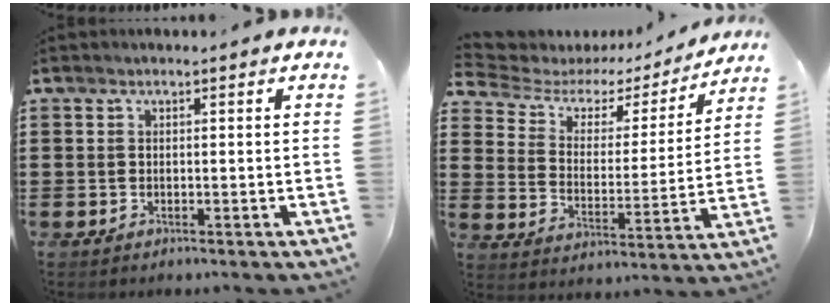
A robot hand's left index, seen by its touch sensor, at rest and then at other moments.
{"total": 4.9, "force": [3.6, 2.8, 1.7], "torque": [-0.061, -0.019, 0.056]}